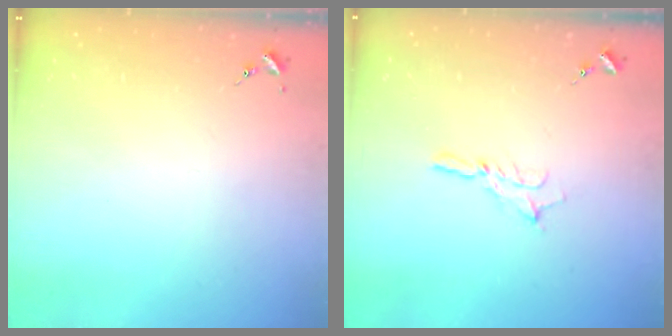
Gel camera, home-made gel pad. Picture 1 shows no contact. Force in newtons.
{"total": 5.6, "press": 5.6, "slide": 0.2}